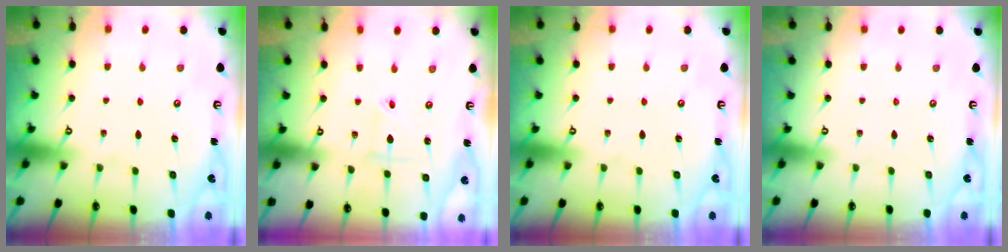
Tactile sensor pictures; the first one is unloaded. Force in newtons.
{"total": 2.7, "press": 2.6, "slide": 0.3}
{"total": 0.0}
{"total": 0.0}